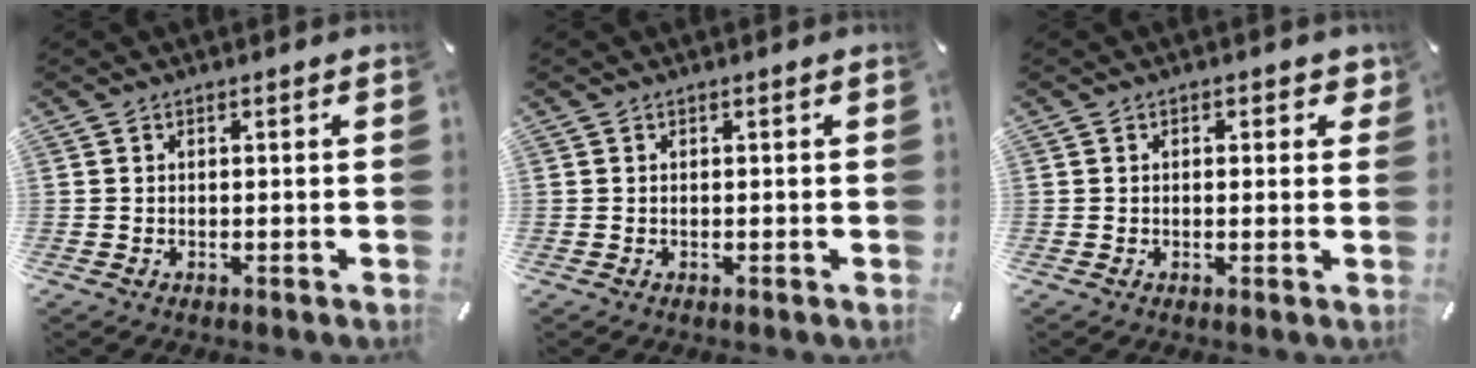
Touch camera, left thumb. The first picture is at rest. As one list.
[{"total": 0.0}, {"total": 1.7, "force": [0.1, 1.3, 1.2], "torque": [-0.007, 0.001, -0.002]}]